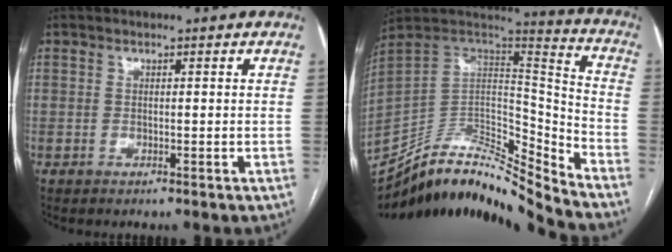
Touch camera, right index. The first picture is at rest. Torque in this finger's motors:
{"motor_torque": [-1.03, -1.11, -1.05, -0.21]}